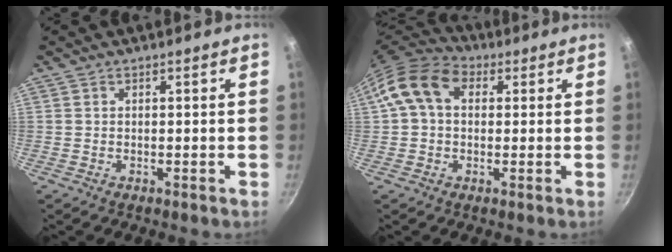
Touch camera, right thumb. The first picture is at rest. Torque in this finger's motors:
{"motor_torque": [0.25, 2.21, 0.42, -0.41, 0.22]}